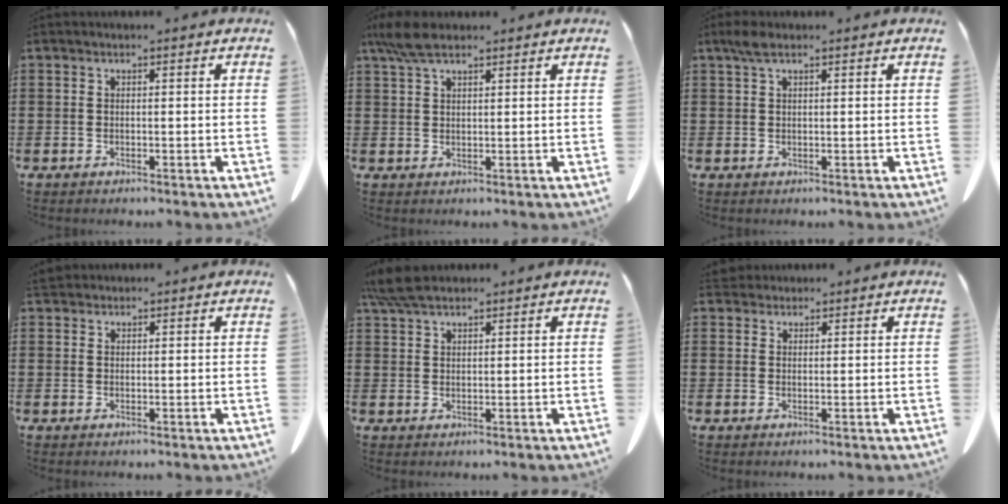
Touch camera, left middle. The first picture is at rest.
{"total": 4.9, "force": [3.3, 1.6, 3.2], "torque": [-0.072, 0.002, 0.063]}
{"total": 2.4, "force": [1.3, 0.8, 1.8], "torque": [-0.039, 0.003, 0.024]}
{"total": 1.7, "force": [1.5, 0.6, 0.4], "torque": [-0.015, 0.004, 0.031]}
{"total": 5.0, "force": [4.0, 1.3, 2.8], "torque": [-0.064, -0.002, 0.077]}
{"total": 2.0, "force": [1.9, 0.8, 0.2], "torque": [-0.010, 0.004, 0.038]}